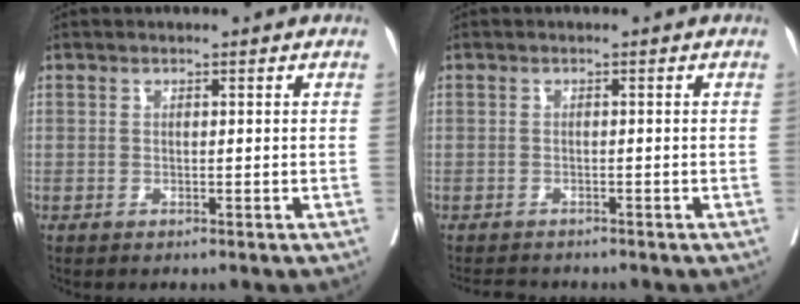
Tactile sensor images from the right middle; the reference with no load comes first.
{"total": 3.5, "force": [-3.3, 0.9, 0.8], "torque": [-0.009, -0.009, -0.052]}